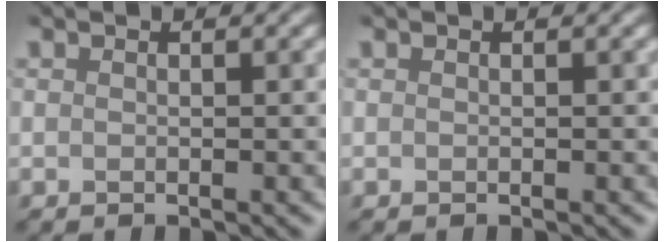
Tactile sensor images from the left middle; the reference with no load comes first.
{"total": 0.0}